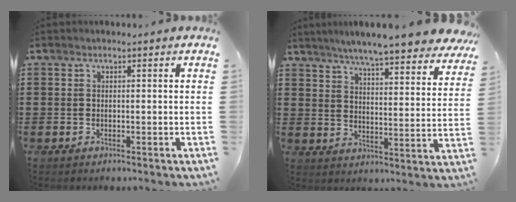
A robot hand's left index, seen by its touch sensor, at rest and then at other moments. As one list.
[{"total": 6.7, "force": [6.1, -0.3, 2.7], "torque": [-0.070, -0.040, 0.102]}]